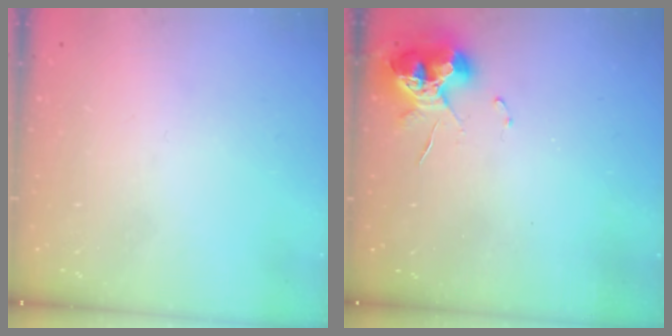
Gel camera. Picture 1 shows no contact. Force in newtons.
{"total": 8.9, "press": 8.8, "slide": 1.1}